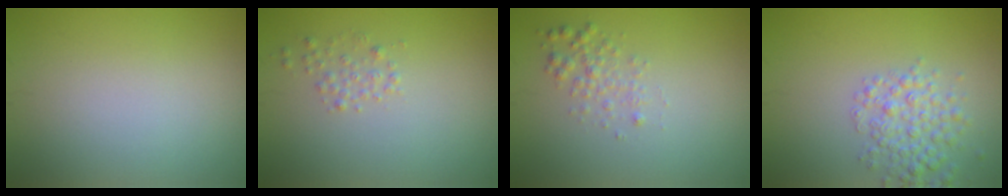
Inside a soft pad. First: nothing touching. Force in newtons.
{"total": 1.1, "press": 1.1, "slide": 0.0}
{"total": 1.7, "press": 1.7, "slide": 0.0}
{"total": 3.4, "press": 3.4, "slide": 0.1}